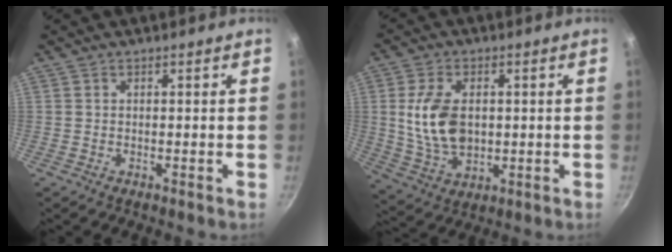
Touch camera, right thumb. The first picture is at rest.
{"total": 11.9, "force": [1.0, 7.5, 9.1], "torque": [-0.161, -0.012, 0.025]}